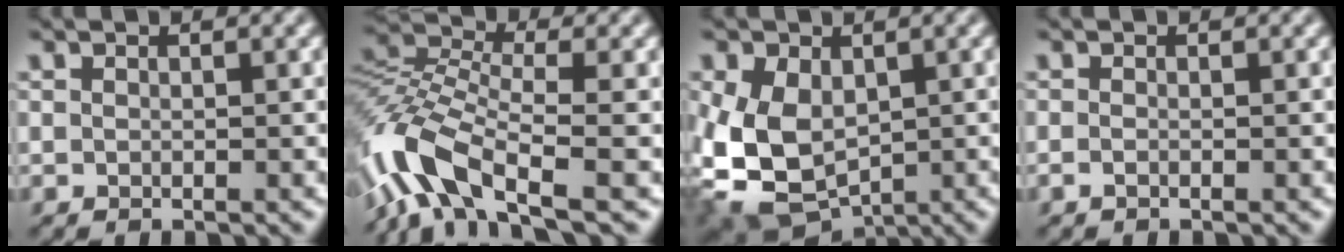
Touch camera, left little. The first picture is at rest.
{"total": 8.8, "force": [-4.9, 3.5, 6.5], "torque": [-0.142, 0.013, -0.111]}
{"total": 9.4, "force": [-0.8, 6.6, 6.6], "torque": [-0.164, -0.024, -0.002]}
{"total": 0.6, "force": [-0.4, 0.2, 0.4], "torque": [-0.011, 0.000, -0.008]}